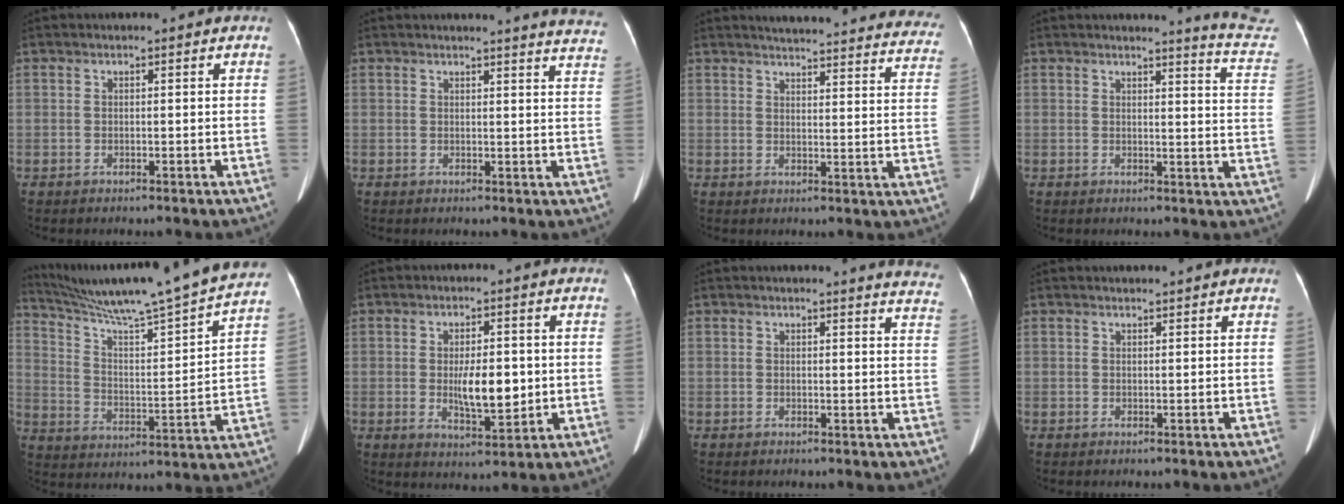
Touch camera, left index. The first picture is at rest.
{"total": 12.2, "force": [11.9, 0.1, 2.6], "torque": [-0.013, -0.073, 0.099]}
{"total": 28.3, "force": [26.8, 3.5, 8.1], "torque": [-0.105, -0.090, 0.292]}
{"total": 10.0, "force": [9.9, -1.4, 0.6], "torque": [-0.007, -0.110, 0.084]}
{"total": 24.6, "force": [21.3, -0.8, 12.4], "torque": [-0.206, -0.030, 0.313]}
{"total": 6.9, "force": [-0.1, 2.5, 6.4], "torque": [-0.109, -0.010, 0.003]}
{"total": 9.0, "force": [8.9, 0.2, 1.6], "torque": [0.005, -0.064, 0.060]}
{"total": 1.3, "force": [1.3, -0.1, 0.2], "torque": [-0.005, 0.011, 0.025]}